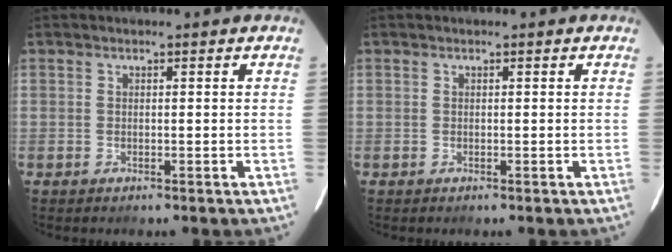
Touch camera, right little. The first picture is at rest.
{"total": 0.0}